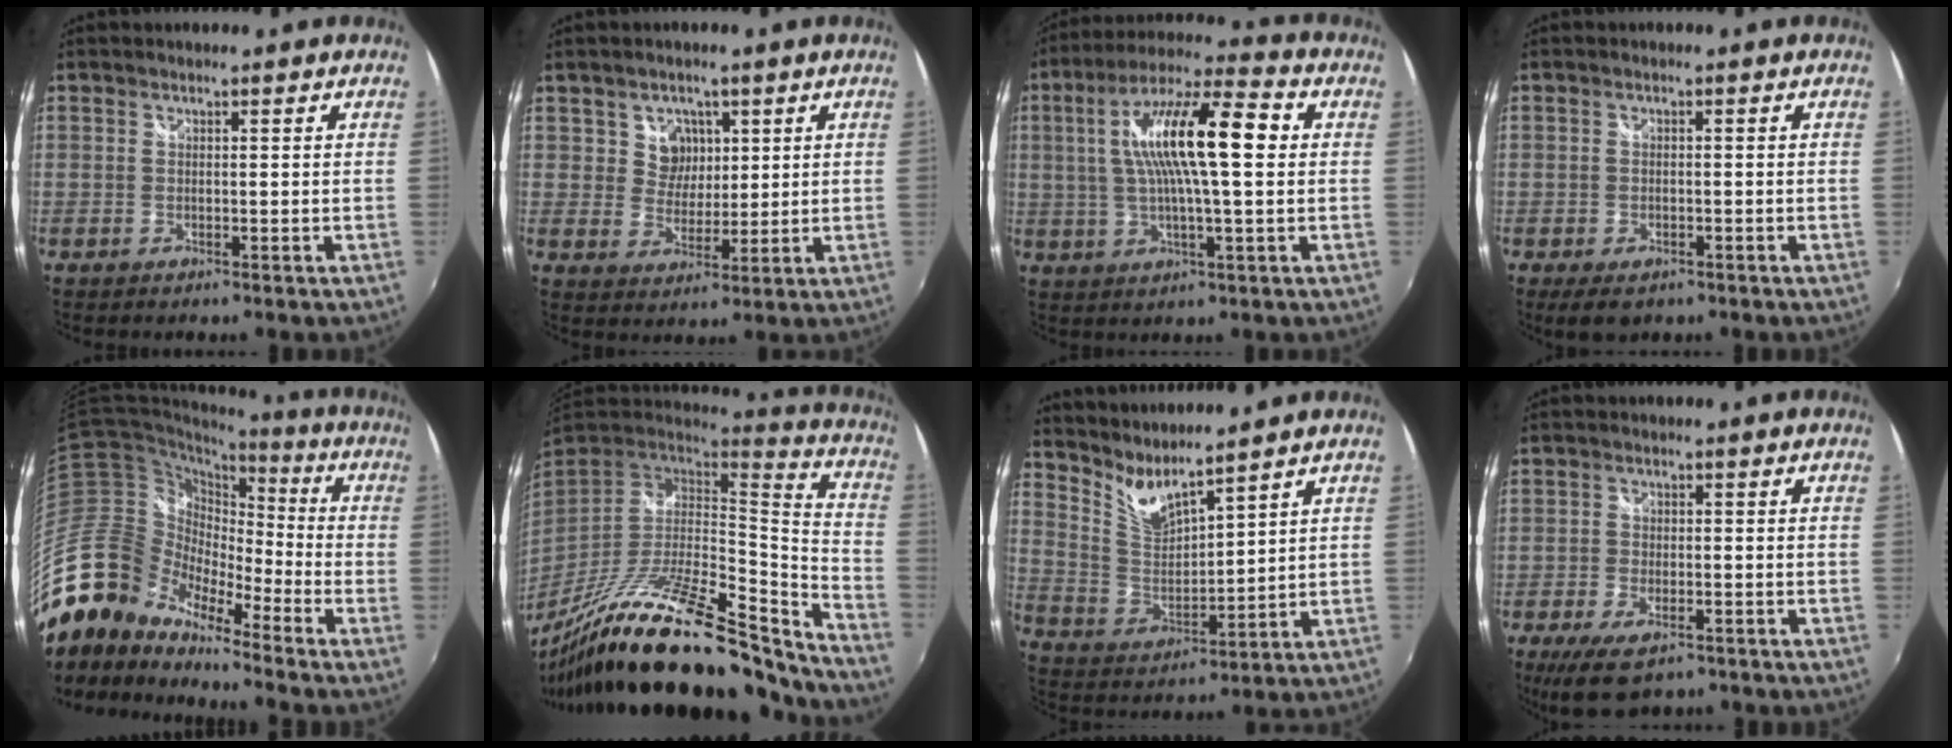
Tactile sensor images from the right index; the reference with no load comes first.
{"total": 5.1, "force": [1.9, 4.6, 1.1], "torque": [-0.015, 0.008, 0.039]}
{"total": 16.0, "force": [2.5, 2.9, 15.6], "torque": [-0.283, 0.020, 0.036]}
{"total": 4.6, "force": [-2.7, 2.6, 2.7], "torque": [-0.054, -0.018, -0.040]}
{"total": 18.9, "force": [-15.2, 8.3, 7.5], "torque": [-0.141, -0.008, -0.306]}
{"total": 29.5, "force": [-23.4, 6.1, 16.8], "torque": [-0.260, -0.042, -0.381]}
{"total": 7.2, "force": [6.7, 0.0, 2.7], "torque": [-0.059, -0.021, 0.138]}
{"total": 8.6, "force": [-5.8, 3.9, 5.1], "torque": [-0.121, -0.024, -0.098]}